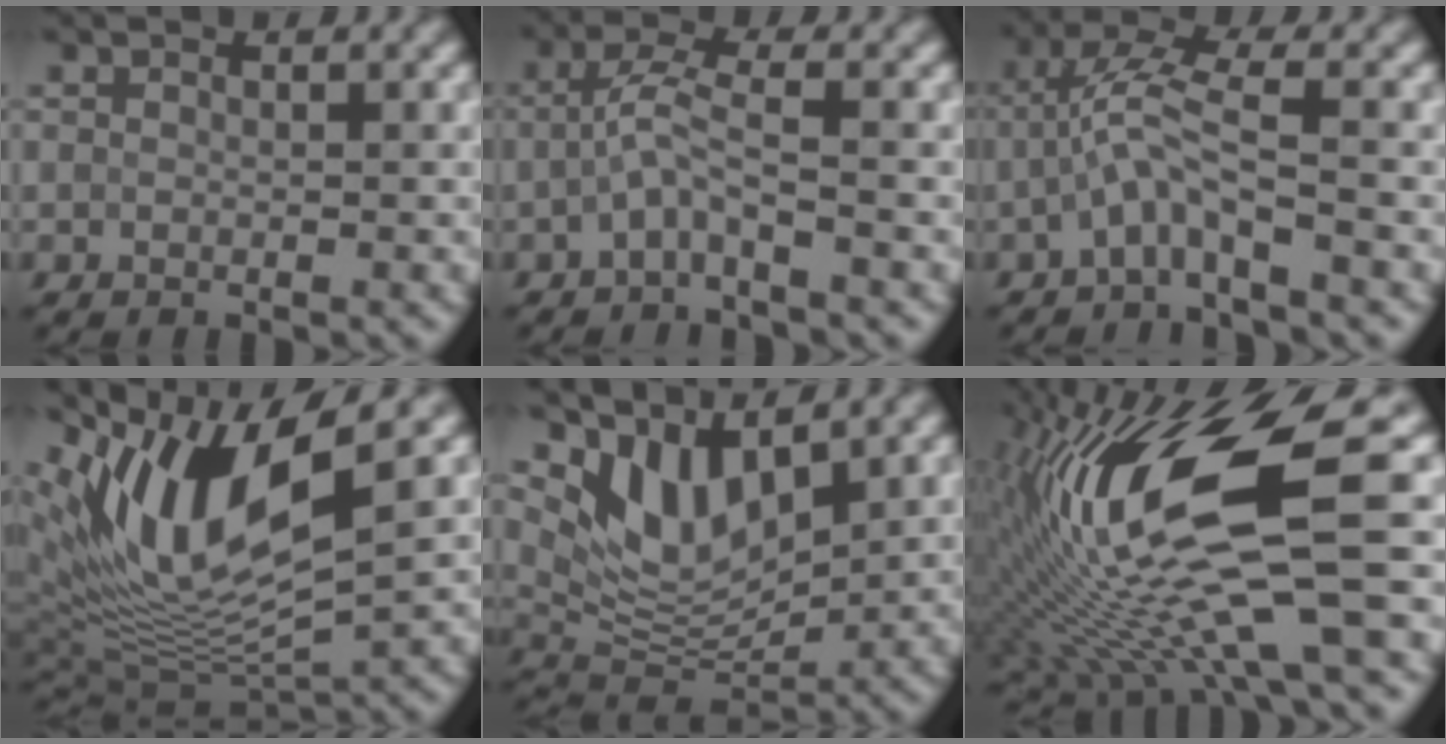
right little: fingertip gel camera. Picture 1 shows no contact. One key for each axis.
{"total": 2.5, "fx": -0.9, "fy": 0.1, "fz": 2.4, "tx": -0.058, "ty": 0.011, "tz": -0.022}
{"total": 3.7, "fx": -1.4, "fy": 0.3, "fz": 3.4, "tx": -0.079, "ty": 0.015, "tz": -0.036}
{"total": 10.6, "fx": 4.9, "fy": 3.2, "fz": 8.8, "tx": -0.175, "ty": -0.003, "tz": 0.095}
{"total": 5.1, "fx": 3.6, "fy": 2.0, "fz": 3.1, "tx": -0.071, "ty": -0.009, "tz": 0.064}
{"total": 14.9, "fx": -0.7, "fy": 3.8, "fz": 14.4, "tx": -0.280, "ty": 0.003, "tz": -0.006}